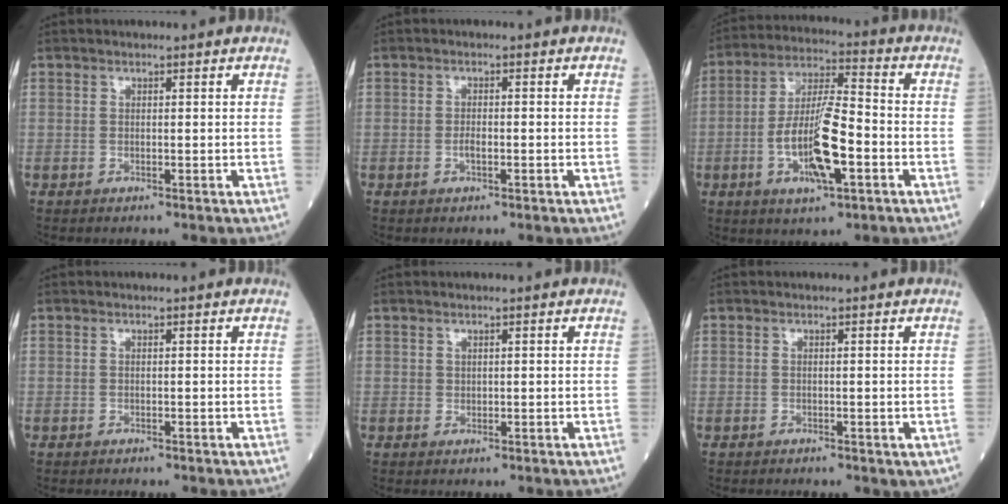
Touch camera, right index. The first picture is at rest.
{"total": 1.4, "force": [-0.6, 0.3, 1.2], "torque": [-0.028, 0.000, -0.011]}
{"total": 12.0, "force": [-3.6, 2.5, 11.2], "torque": [-0.219, 0.001, -0.063]}
{"total": 0.8, "force": [-0.7, 0.1, 0.4], "torque": [-0.012, -0.002, -0.009]}
{"total": 0.0}
{"total": 1.8, "force": [-1.1, 0.7, 1.2], "torque": [-0.020, -0.004, -0.011]}